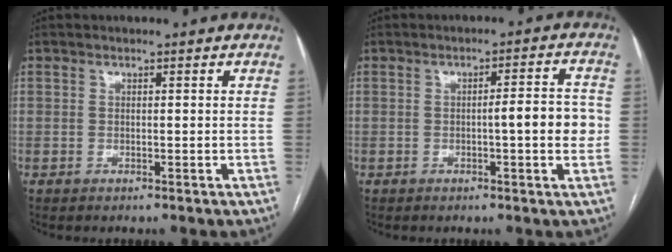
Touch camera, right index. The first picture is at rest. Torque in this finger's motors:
{"motor_torque": [0.76, -0.10, 0.24, 0.07]}